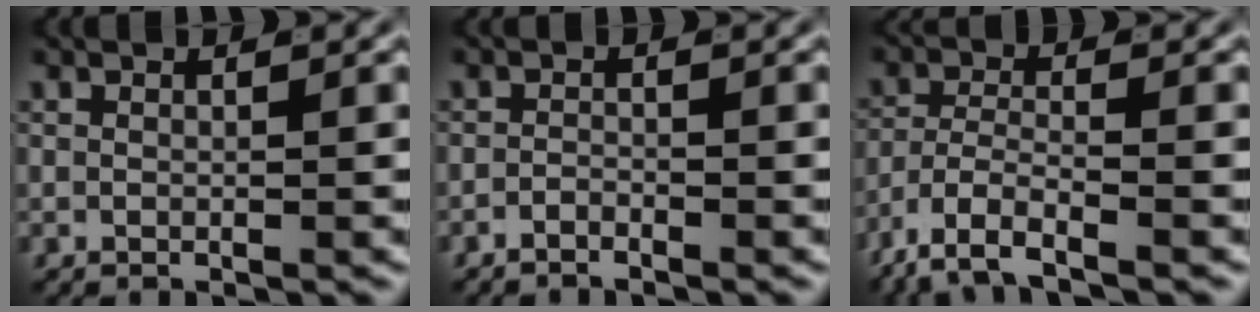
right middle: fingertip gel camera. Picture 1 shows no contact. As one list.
[{"total": 1.5, "force": [-1.5, 0.2, 0.1], "torque": [-0.002, -0.005, -0.029]}, {"total": 5.7, "force": [-4.2, 1.9, 3.4], "torque": [-0.072, -0.018, -0.064]}]